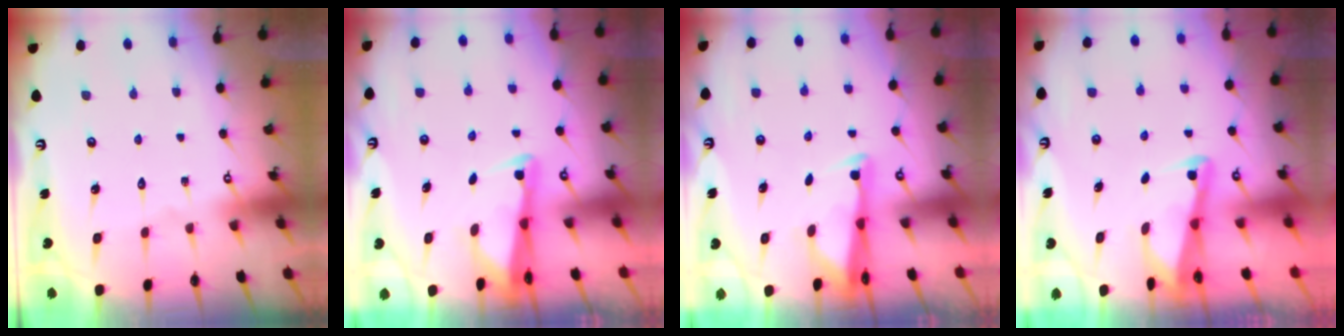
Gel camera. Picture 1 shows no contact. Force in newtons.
{"total": 2.8, "press": 2.7, "slide": 0.6}
{"total": 3.0, "press": 2.9, "slide": 0.8}
{"total": 2.9, "press": 2.9, "slide": 0.4}